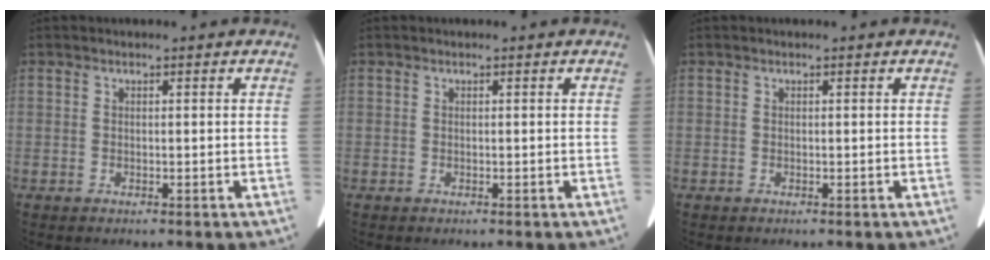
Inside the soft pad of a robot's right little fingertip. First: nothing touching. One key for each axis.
{"total": 0.0}
{"total": 0.0}